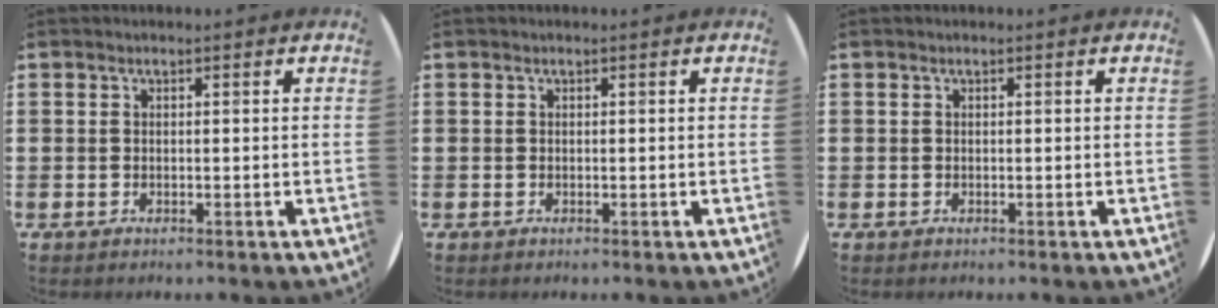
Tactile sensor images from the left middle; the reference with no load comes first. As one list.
[{"total": 0.0}, {"total": 0.0}]